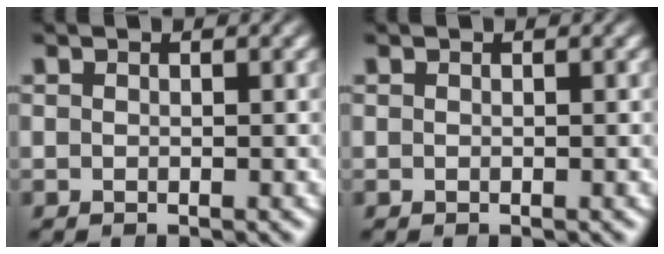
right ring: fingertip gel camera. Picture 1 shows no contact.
{"total": 0.0}